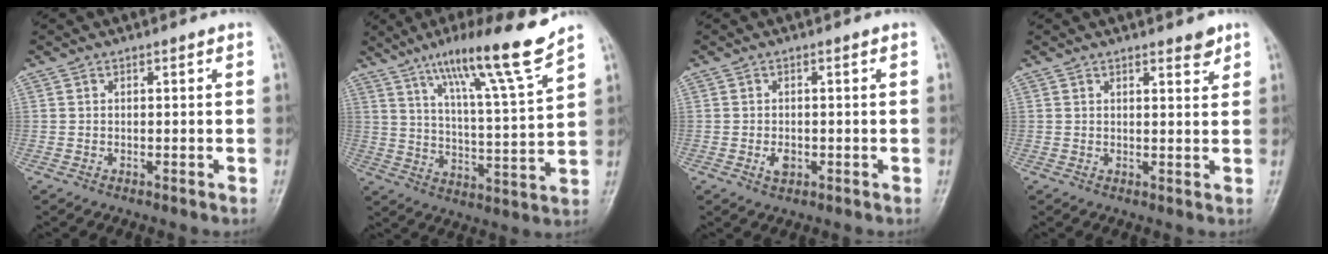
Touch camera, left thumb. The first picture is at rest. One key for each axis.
{"total": 16.1, "fx": 11.6, "fy": 0.6, "fz": 11.1, "tx": -0.169, "ty": -0.065, "tz": 0.191}
{"total": 2.4, "fx": -0.7, "fy": 1.6, "fz": 1.6, "tx": -0.022, "ty": 0.000, "tz": -0.011}
{"total": 3.0, "fx": 2.2, "fy": 1.1, "fz": 1.8, "tx": -0.011, "ty": -0.013, "tz": 0.029}